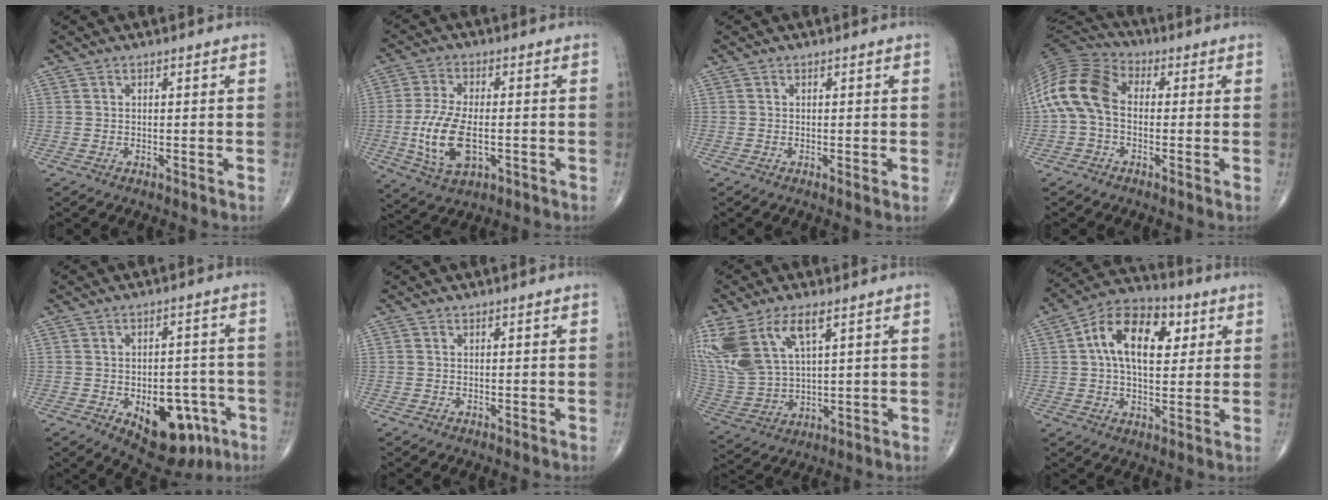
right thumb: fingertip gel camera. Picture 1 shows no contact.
{"total": 11.4, "force": [-2.1, 5.7, 9.7], "torque": [-0.198, -0.001, -0.035]}
{"total": 0.7, "force": [0.0, 0.1, 0.7], "torque": [-0.012, -0.003, -0.003]}
{"total": 13.0, "force": [-0.2, 8.8, 9.6], "torque": [-0.196, 0.032, -0.018]}
{"total": 14.1, "force": [-5.7, 8.0, 10.1], "torque": [-0.101, 0.027, -0.065]}
{"total": 0.0}
{"total": 17.6, "force": [7.7, 8.5, 13.3], "torque": [-0.307, -0.015, 0.160]}
{"total": 15.2, "force": [3.9, 8.9, 11.7], "torque": [-0.173, 0.011, 0.057]}